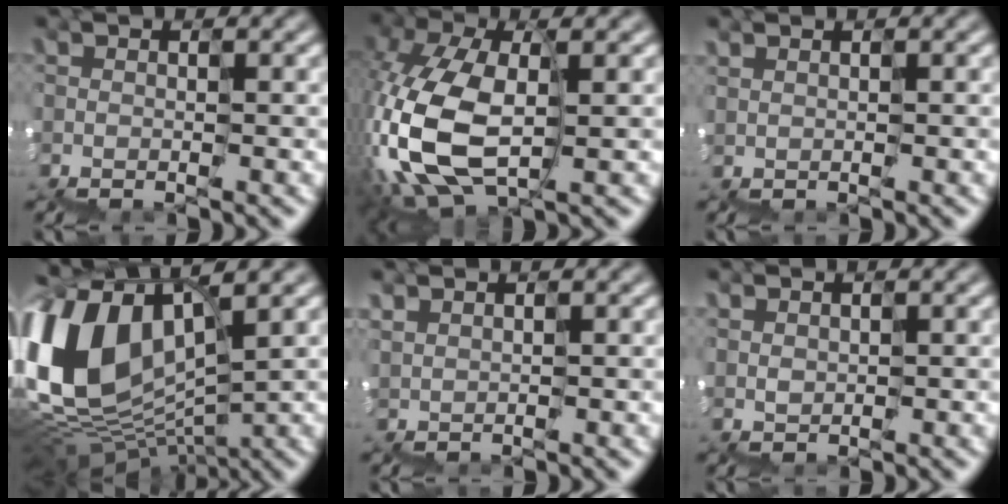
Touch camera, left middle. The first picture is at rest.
{"total": 7.1, "force": [-1.7, 4.3, 5.4], "torque": [-0.154, 0.004, -0.036]}
{"total": 0.7, "force": [0.6, -0.2, -0.3], "torque": [0.007, 0.010, 0.015]}
{"total": 10.8, "force": [2.7, 7.1, 7.7], "torque": [-0.192, 0.035, 0.038]}
{"total": 1.3, "force": [1.0, -0.1, -0.8], "torque": [0.007, 0.009, 0.025]}
{"total": 1.0, "force": [0.6, 0.7, -0.4], "torque": [0.013, 0.016, 0.019]}